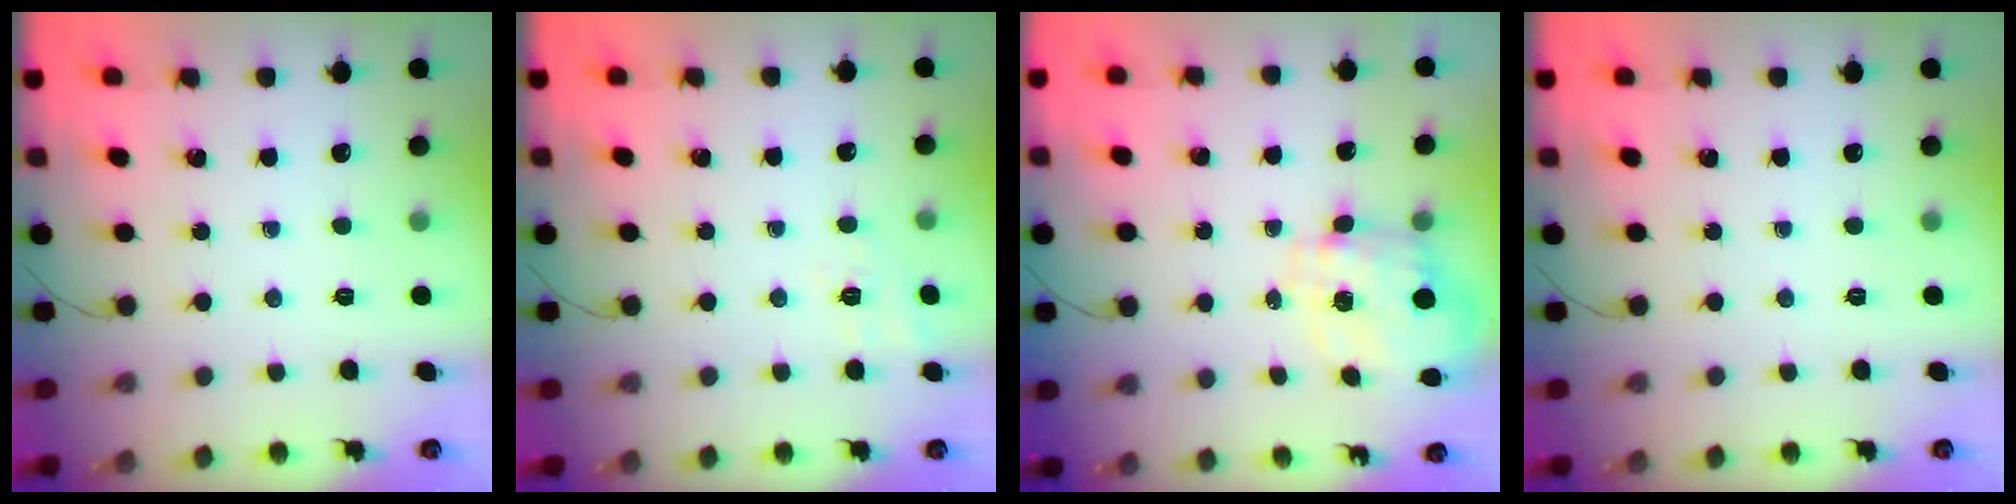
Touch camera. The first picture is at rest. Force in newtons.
{"total": 2.0, "press": 0.9, "slide": 1.8}
{"total": 3.5, "press": 3.2, "slide": 1.4}
{"total": 0.0}